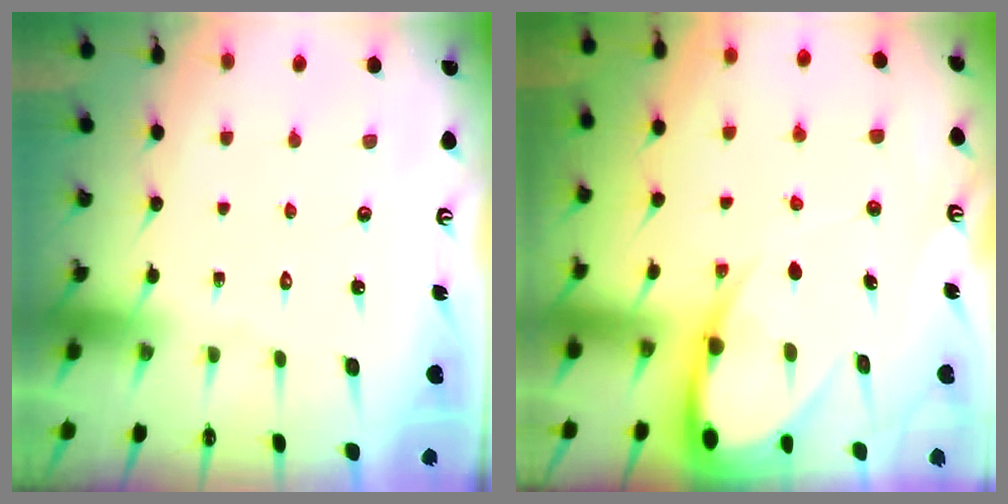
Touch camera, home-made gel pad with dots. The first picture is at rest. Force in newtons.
{"total": 9.8, "press": 9.7, "slide": 1.1}